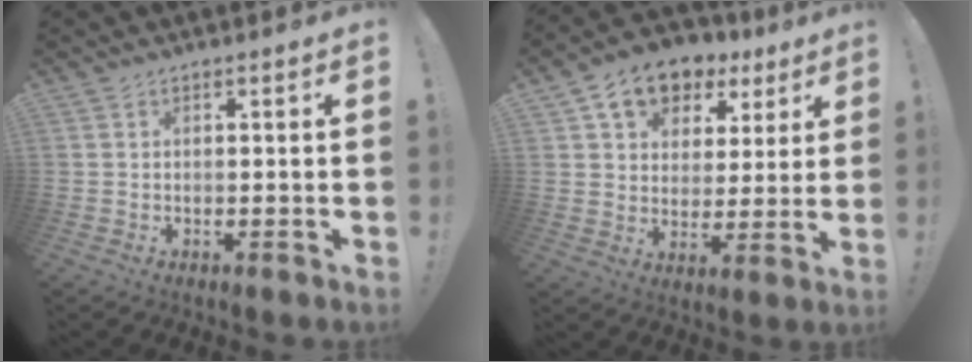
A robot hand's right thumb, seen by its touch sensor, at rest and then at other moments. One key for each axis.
{"total": 12.0, "fx": 7.2, "fy": 8.1, "fz": 5.1, "tx": -0.078, "ty": -0.036, "tz": 0.135}